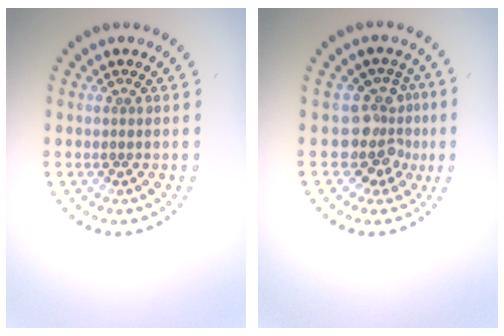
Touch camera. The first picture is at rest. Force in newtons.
{"total": 3.7, "press": 2.8, "slide": 2.4}